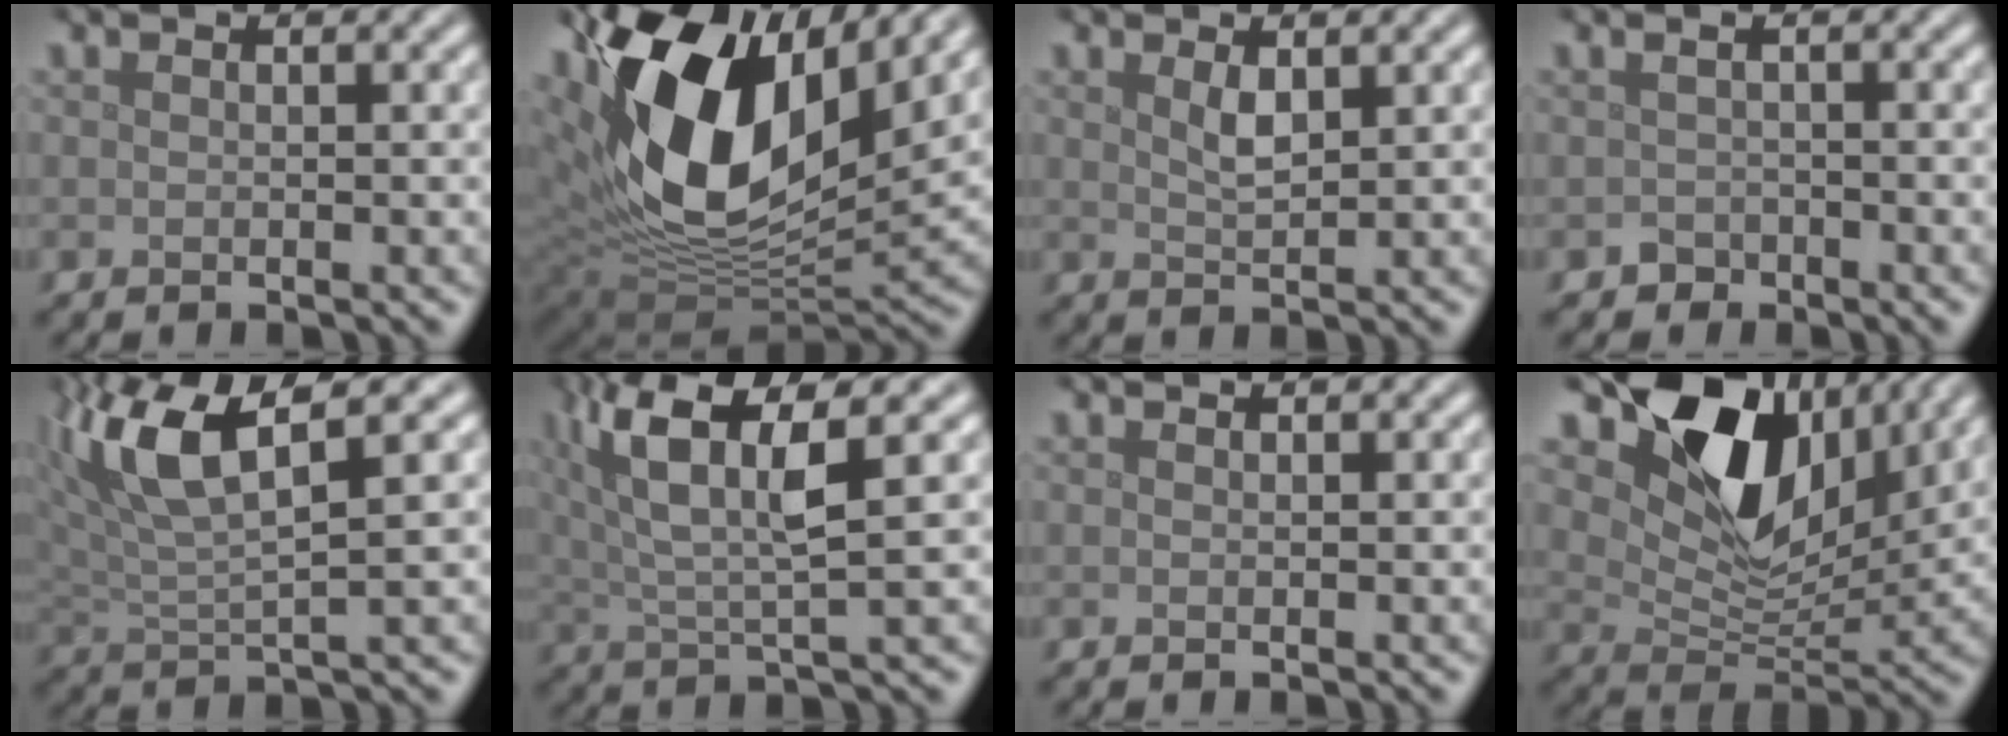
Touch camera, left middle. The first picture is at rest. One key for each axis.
{"total": 16.4, "fx": 6.1, "fy": 9.4, "fz": 12.0, "tx": -0.247, "ty": 0.007, "tz": 0.109}
{"total": 1.5, "fx": 0.8, "fy": 0.5, "fz": 1.2, "tx": -0.028, "ty": -0.005, "tz": 0.017}
{"total": 0.9, "fx": -0.6, "fy": 0.6, "fz": 0.2, "tx": -0.002, "ty": -0.006, "tz": -0.010}
{"total": 7.5, "fx": 3.3, "fy": 2.3, "fz": 6.4, "tx": -0.141, "ty": 0.011, "tz": 0.060}
{"total": 7.9, "fx": 3.1, "fy": 2.3, "fz": 7.0, "tx": -0.144, "ty": 0.007, "tz": 0.057}
{"total": 0.0}
{"total": 11.5, "fx": 6.2, "fy": 6.9, "fz": 6.8, "tx": -0.126, "ty": -0.011, "tz": 0.120}